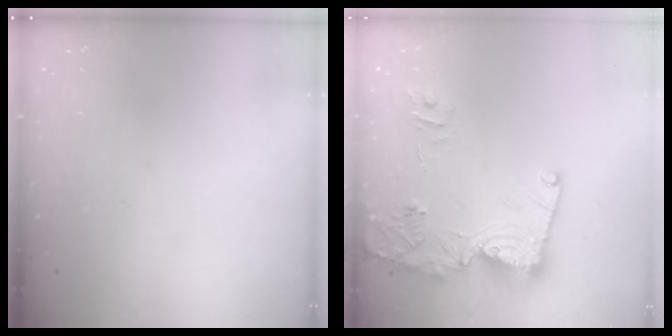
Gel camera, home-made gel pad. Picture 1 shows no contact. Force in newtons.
{"total": 16.2, "press": 16.2, "slide": 1.6}